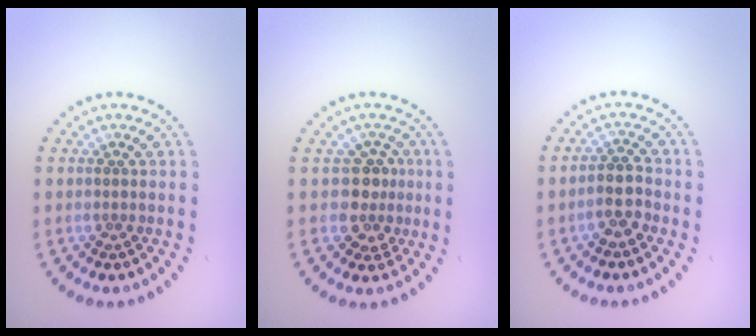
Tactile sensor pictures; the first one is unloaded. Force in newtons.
{"total": 2.6, "press": 2.3, "slide": 1.2}
{"total": 2.3, "press": 2.0, "slide": 1.0}